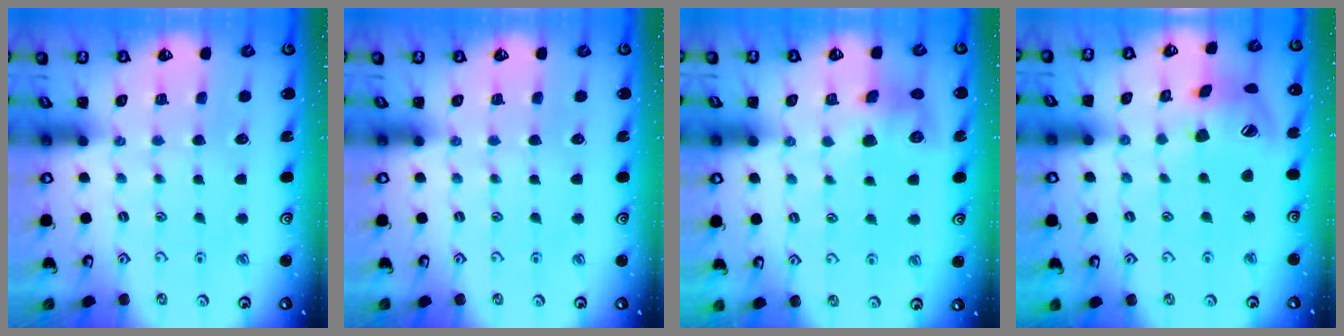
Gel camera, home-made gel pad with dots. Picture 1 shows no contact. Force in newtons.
{"total": 0.0}
{"total": 10.0, "press": 10.0, "slide": 0.1}
{"total": 16.3, "press": 16.1, "slide": 2.1}